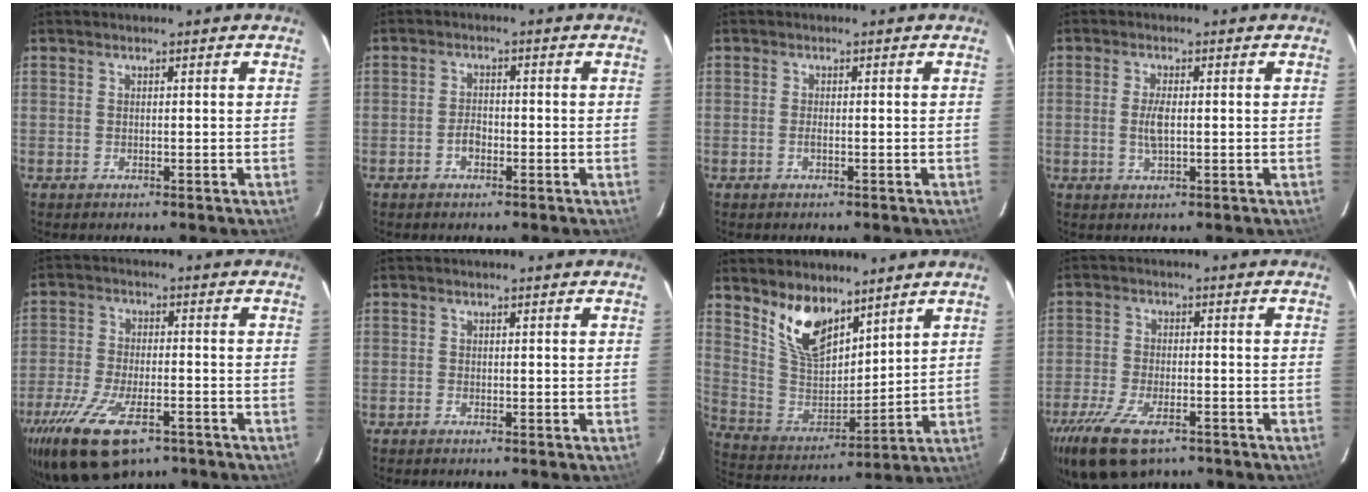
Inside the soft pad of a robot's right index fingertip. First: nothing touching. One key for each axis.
{"total": 2.3, "fx": -1.2, "fy": 1.3, "fz": 1.4, "tx": -0.028, "ty": 0.006, "tz": -0.023}
{"total": 0.9, "fx": -0.3, "fy": 0.1, "fz": 0.8, "tx": -0.017, "ty": 0.001, "tz": -0.007}
{"total": 3.4, "fx": -0.2, "fy": 1.1, "fz": 3.2, "tx": -0.064, "ty": -0.002, "tz": -0.003}
{"total": 16.9, "fx": -10.3, "fy": 7.1, "fz": 11.4, "tx": -0.253, "ty": -0.046, "tz": -0.179}
{"total": 0.0}
{"total": 12.8, "fx": 8.8, "fy": 6.1, "fz": 7.0, "tx": -0.138, "ty": -0.001, "tz": 0.182}
{"total": 14.2, "fx": -9.4, "fy": 6.1, "fz": 8.6, "tx": -0.205, "ty": -0.037, "tz": -0.167}